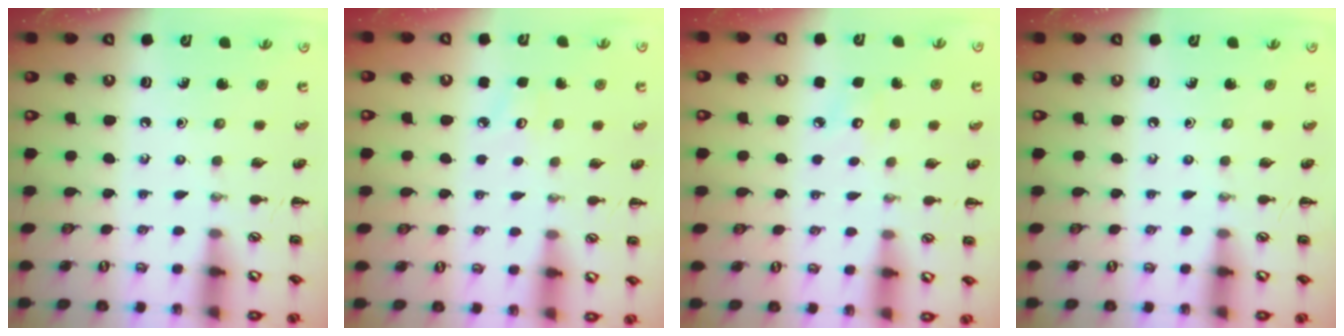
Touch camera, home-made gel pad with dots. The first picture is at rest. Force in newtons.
{"total": 3.4, "press": 3.3, "slide": 1.1}
{"total": 5.7, "press": 5.4, "slide": 1.7}
{"total": 0.0}